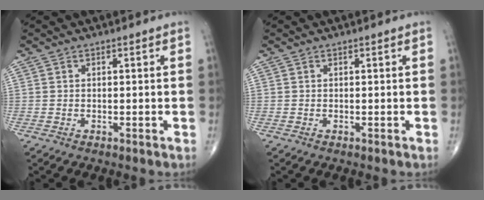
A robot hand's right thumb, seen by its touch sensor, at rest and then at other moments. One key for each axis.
{"total": 0.0}